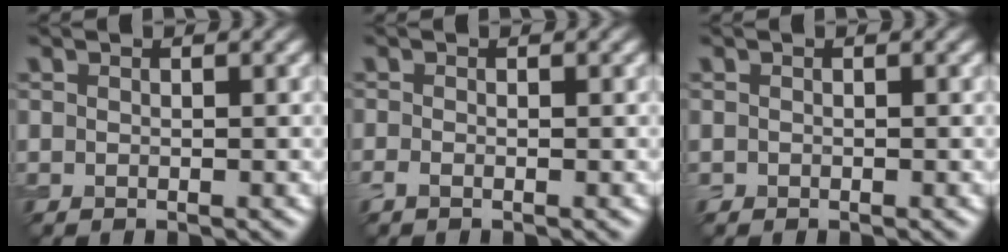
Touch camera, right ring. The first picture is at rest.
{"total": 0.8, "force": [-0.5, 0.3, 0.6], "torque": [-0.015, -0.004, -0.013]}
{"total": 0.0}